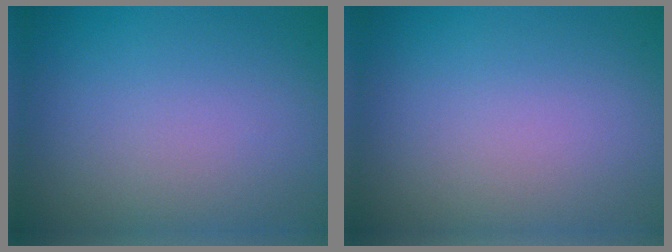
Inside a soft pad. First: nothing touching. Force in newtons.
{"total": 0.0}